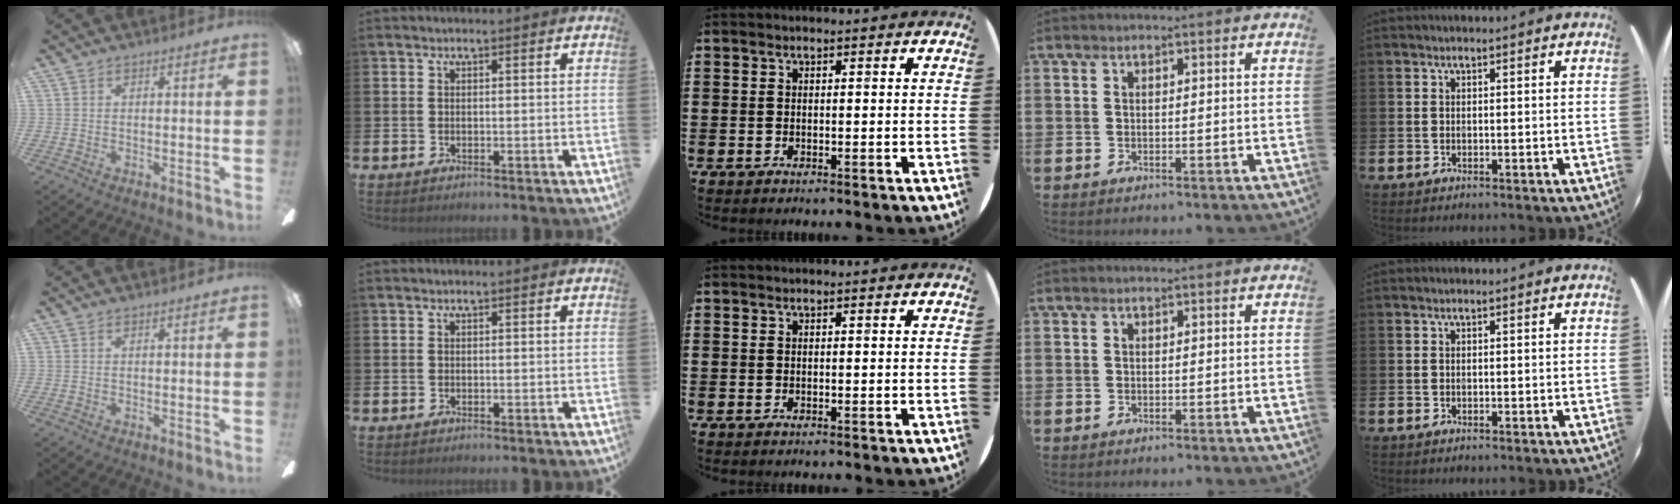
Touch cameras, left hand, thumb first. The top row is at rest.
{}